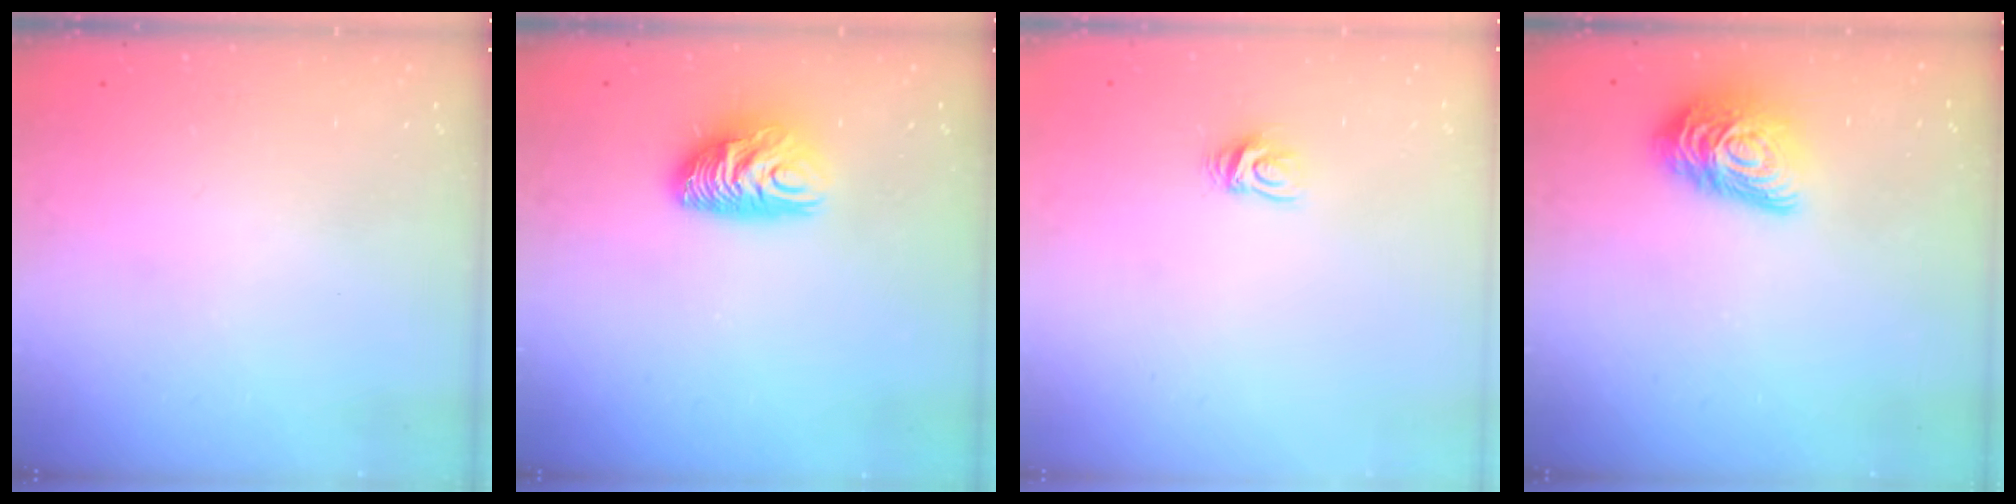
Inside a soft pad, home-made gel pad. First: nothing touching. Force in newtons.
{"total": 10.5, "press": 10.4, "slide": 1.0}
{"total": 4.6, "press": 4.6, "slide": 0.2}
{"total": 13.9, "press": 13.9, "slide": 0.7}